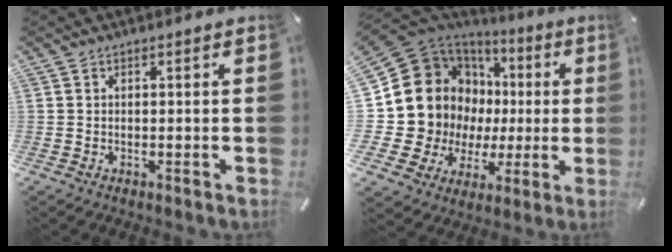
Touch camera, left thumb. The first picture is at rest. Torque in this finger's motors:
{"motor_torque": [1.72, 3.28, 0.40, 0.03, 0.14]}